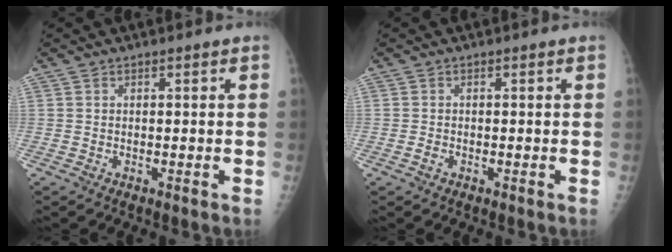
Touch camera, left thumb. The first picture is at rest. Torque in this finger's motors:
{"motor_torque": [-0.50, 0.06, 0.27, 0.15, 0.00]}